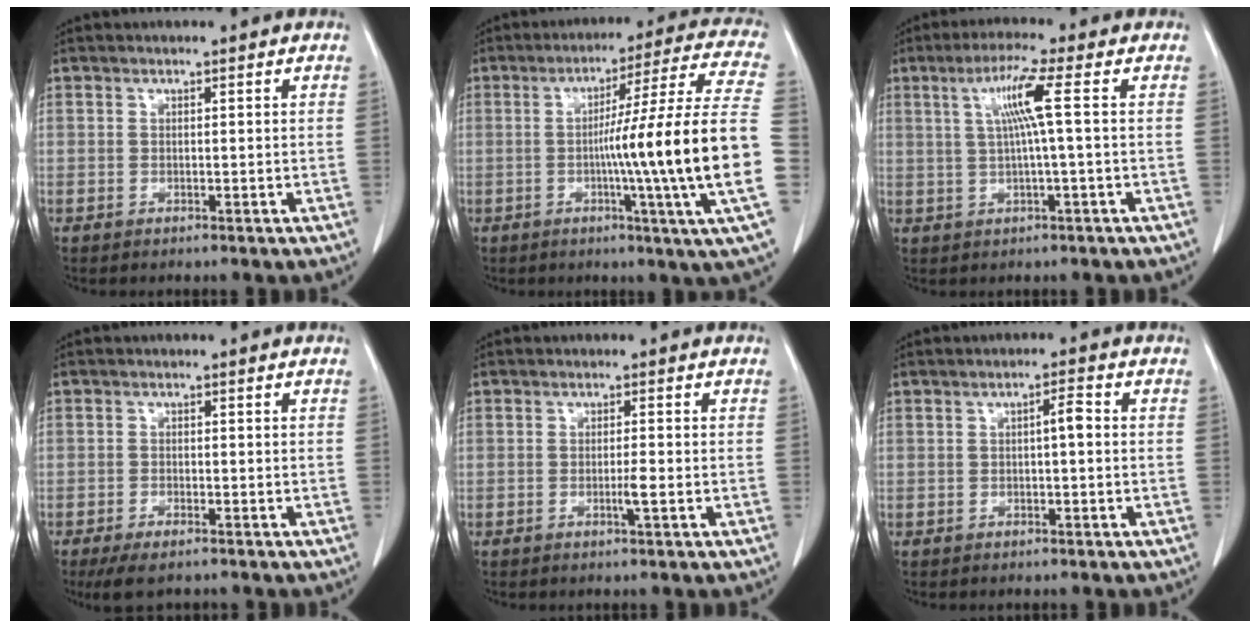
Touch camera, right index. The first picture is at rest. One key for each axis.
{"total": 20.6, "fx": -3.0, "fy": -3.0, "fz": 20.1, "tx": -0.253, "ty": -0.001, "tz": -0.059}
{"total": 6.2, "fx": 1.3, "fy": -1.0, "fz": 6.0, "tx": -0.116, "ty": 0.012, "tz": 0.030}
{"total": 4.9, "fx": -3.6, "fy": 1.5, "fz": 3.0, "tx": -0.053, "ty": -0.009, "tz": -0.060}
{"total": 1.9, "fx": -0.6, "fy": -0.2, "fz": 1.8, "tx": -0.034, "ty": -0.003, "tz": -0.011}
{"total": 2.2, "fx": 0.0, "fy": 0.4, "fz": 2.2, "tx": -0.034, "ty": 0.005, "tz": -0.001}